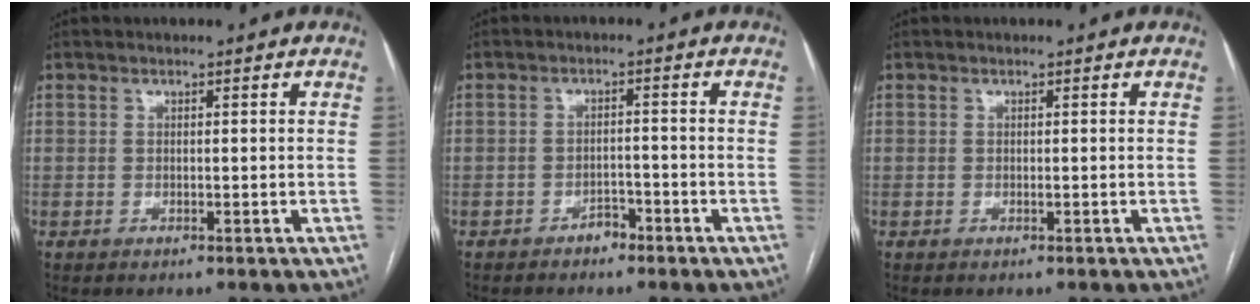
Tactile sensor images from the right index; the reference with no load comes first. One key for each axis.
{"total": 2.8, "fx": -2.2, "fy": 1.5, "fz": 0.9, "tx": -0.012, "ty": 0.007, "tz": -0.032}
{"total": 0.0}